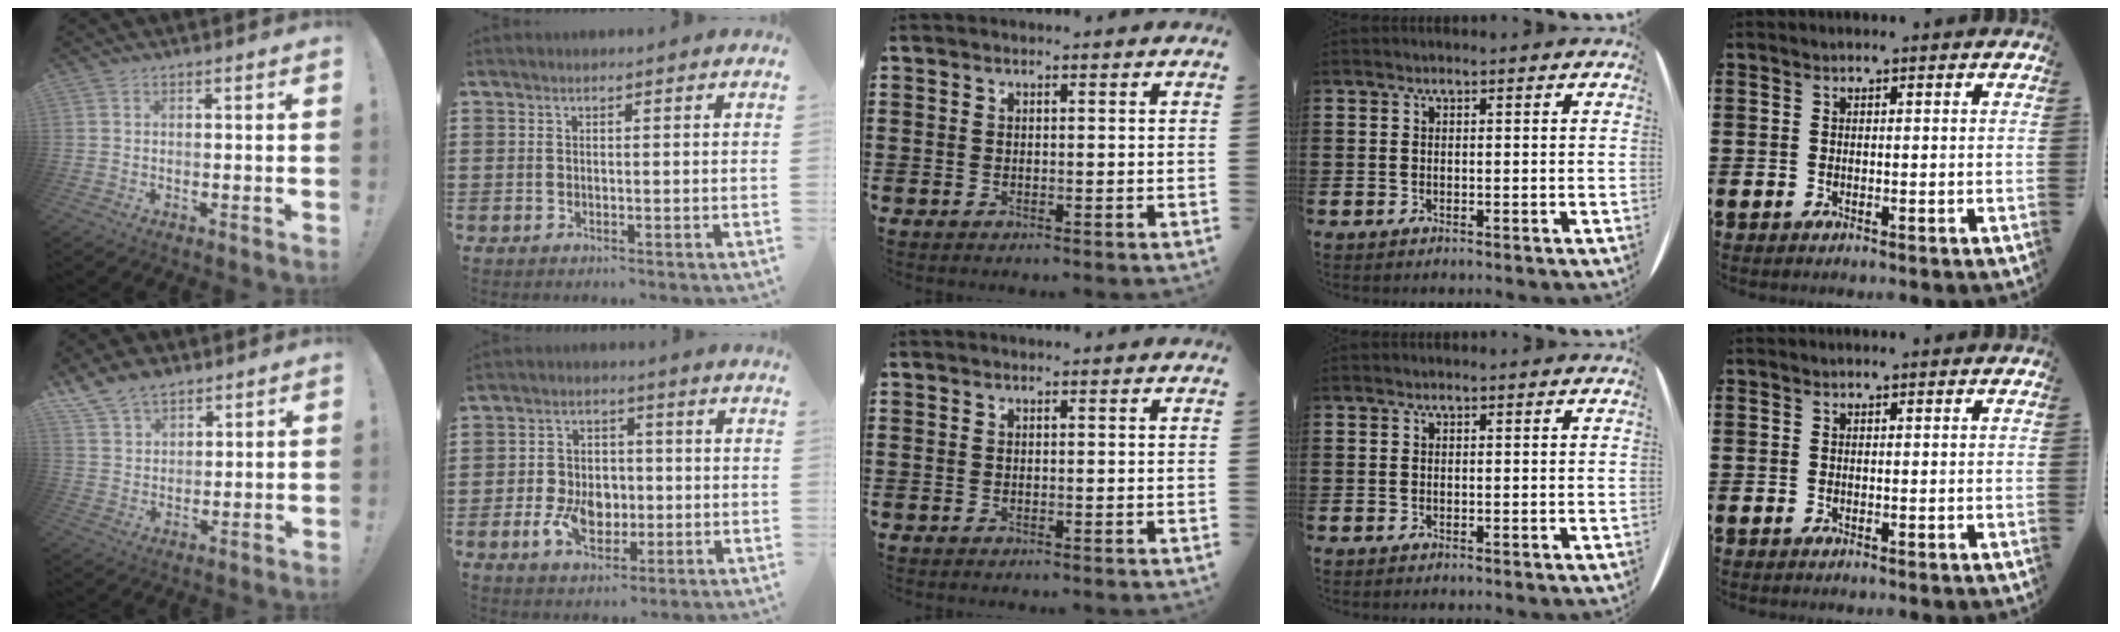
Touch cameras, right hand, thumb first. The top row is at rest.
{"thumb": {"total": 8.5, "force": [6.6, 4.5, 2.9], "torque": [-0.060, -0.035, 0.131]}, "index": {"total": 7.3, "force": [-1.5, 5.1, 5.0], "torque": [-0.113, 0.010, -0.029]}}